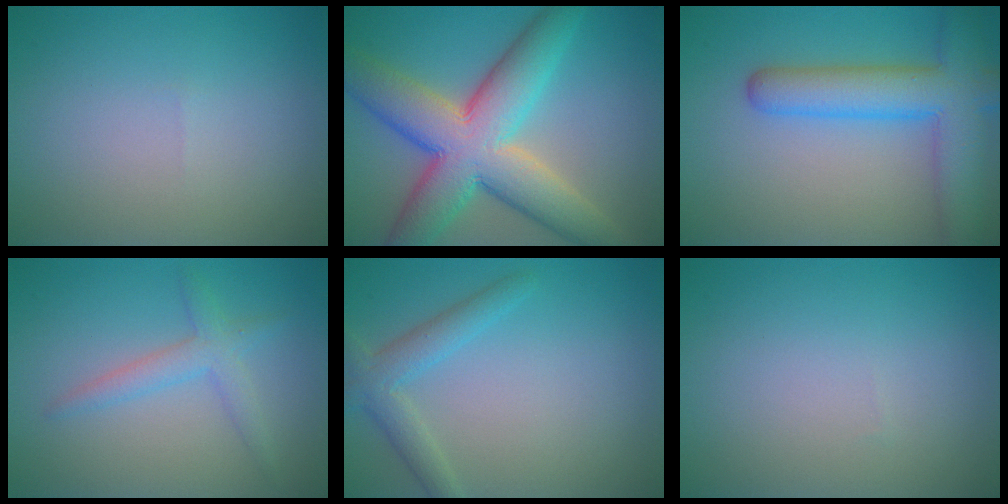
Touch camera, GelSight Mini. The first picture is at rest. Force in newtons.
{"total": 11.3, "press": 11.3, "slide": 0.3}
{"total": 6.5, "press": 6.5, "slide": 0.3}
{"total": 2.4, "press": 2.4, "slide": 0.3}
{"total": 2.8, "press": 2.8, "slide": 0.1}
{"total": 0.0}